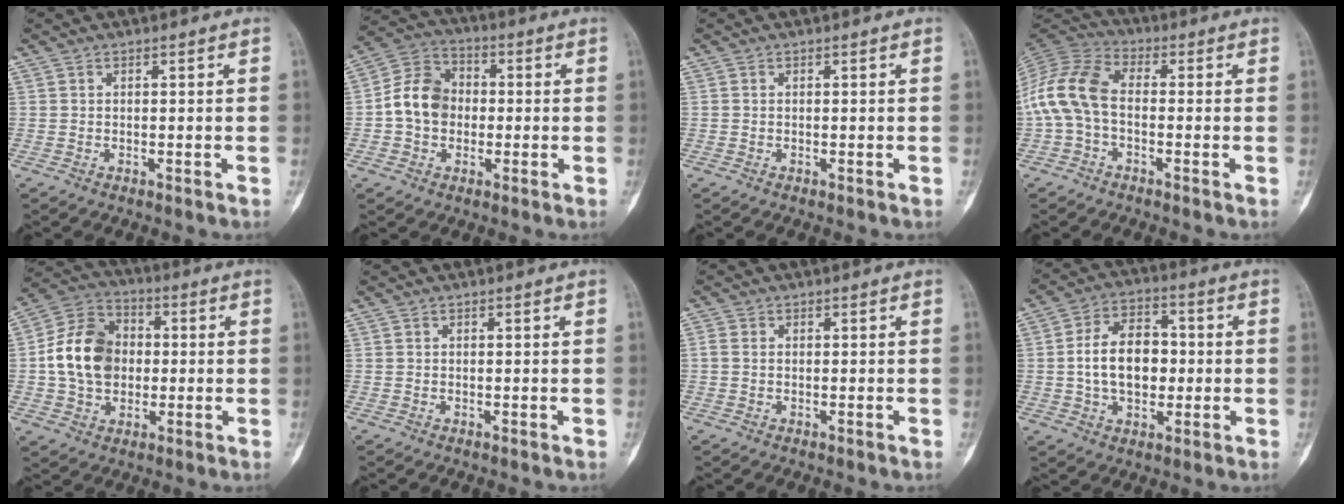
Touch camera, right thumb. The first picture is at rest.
{"total": 10.0, "force": [-0.7, 8.1, 5.8], "torque": [-0.086, 0.032, -0.026]}
{"total": 0.0}
{"total": 10.8, "force": [-1.2, 6.6, 8.5], "torque": [-0.175, 0.033, -0.036]}
{"total": 13.9, "force": [-0.1, 10.7, 8.8], "torque": [-0.132, 0.025, -0.008]}
{"total": 0.0}
{"total": 1.4, "force": [-0.1, 1.0, 0.9], "torque": [-0.018, 0.002, -0.005]}
{"total": 12.1, "force": [-0.4, 8.0, 9.0], "torque": [-0.130, 0.021, -0.011]}